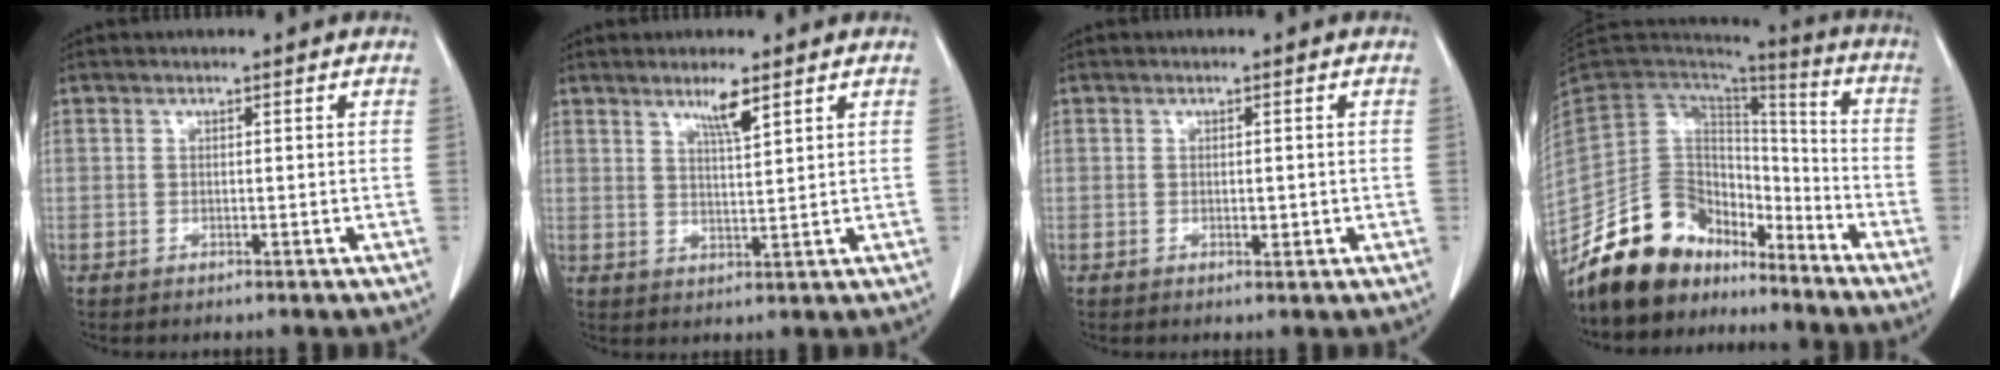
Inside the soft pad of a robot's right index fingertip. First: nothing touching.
{"total": 3.8, "force": [2.6, -0.1, 2.7], "torque": [-0.054, -0.007, 0.049]}
{"total": 1.3, "force": [-0.1, 0.5, 1.1], "torque": [-0.017, -0.002, 0.000]}
{"total": 15.3, "force": [-12.2, 8.3, 4.1], "torque": [-0.068, 0.067, -0.215]}